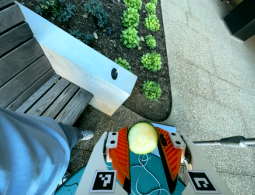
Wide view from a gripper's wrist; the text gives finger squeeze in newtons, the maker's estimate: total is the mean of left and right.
{"total": 11.8, "left": 12.5, "right": 11.1}